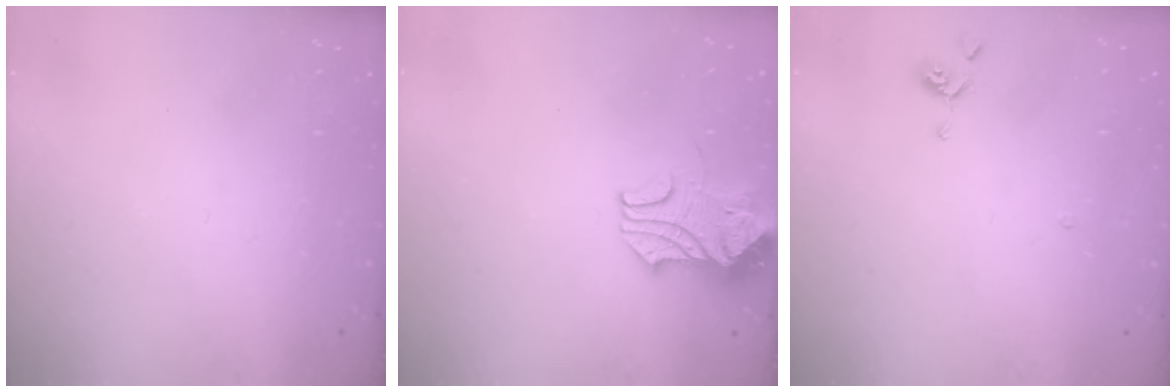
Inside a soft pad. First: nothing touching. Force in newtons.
{"total": 2.5, "press": 2.3, "slide": 1.0}
{"total": 0.9, "press": 0.9, "slide": 0.3}